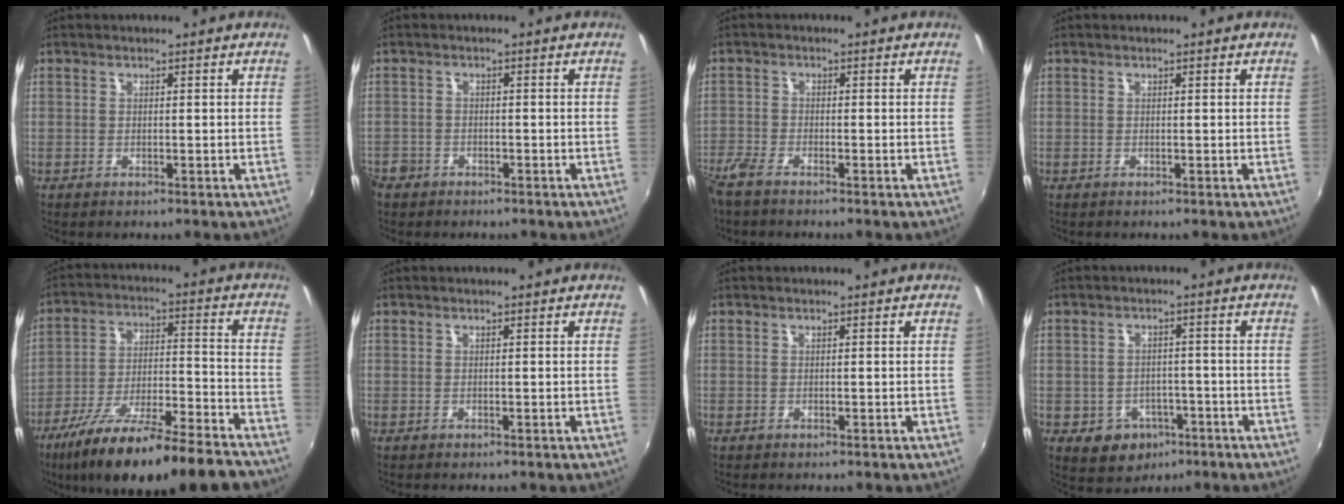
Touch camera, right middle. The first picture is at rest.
{"total": 4.4, "force": [-3.0, 3.1, 0.9], "torque": [-0.036, -0.004, -0.055]}
{"total": 4.5, "force": [-3.8, 1.1, 2.2], "torque": [-0.064, -0.015, -0.078]}
{"total": 0.0}
{"total": 23.7, "force": [-19.1, 3.6, 13.5], "torque": [-0.236, -0.050, -0.293]}
{"total": 0.0}
{"total": 0.0}
{"total": 7.3, "force": [-3.3, 6.0, 2.4], "torque": [-0.062, 0.006, -0.029]}